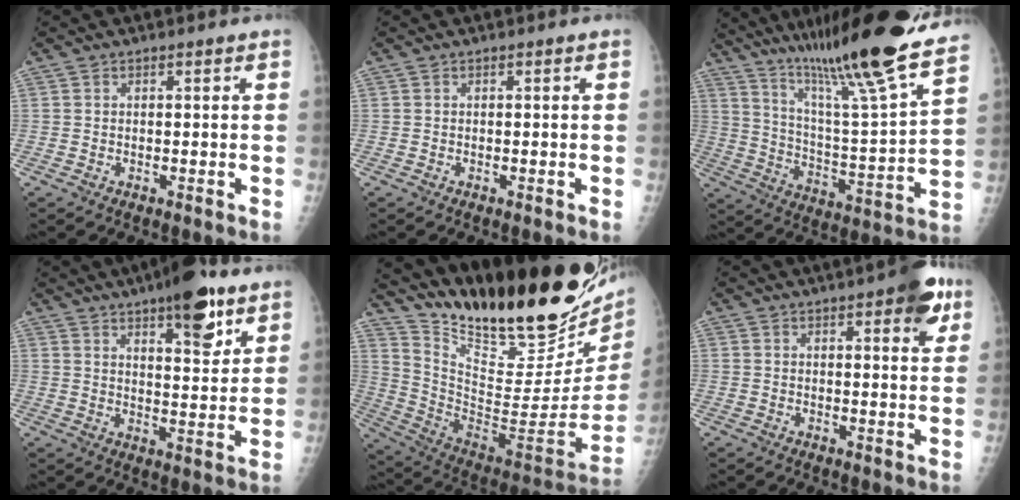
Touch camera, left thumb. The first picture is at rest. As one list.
[{"total": 0.0}, {"total": 26.2, "force": [20.4, 1.0, 16.5], "torque": [-0.252, -0.094, 0.325]}, {"total": 12.9, "force": [7.9, 4.2, 9.2], "torque": [-0.105, -0.039, 0.114]}, {"total": 35.3, "force": [25.3, 10.4, 22.3], "torque": [-0.330, -0.121, 0.391]}, {"total": 8.1, "force": [4.2, 2.5, 6.5], "torque": [-0.063, -0.012, 0.046]}]